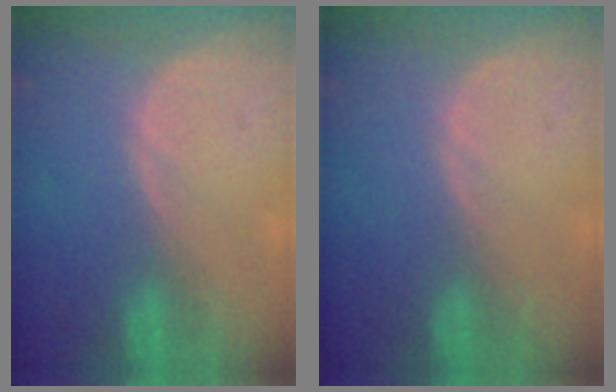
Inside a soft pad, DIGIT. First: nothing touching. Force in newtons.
{"total": 0.0}